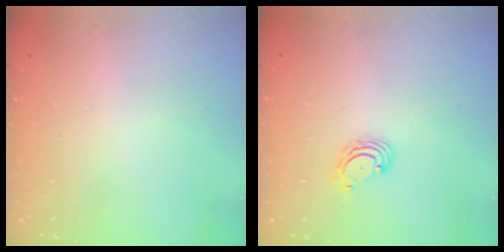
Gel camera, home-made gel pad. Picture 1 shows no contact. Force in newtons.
{"total": 2.8, "press": 2.8, "slide": 0.3}